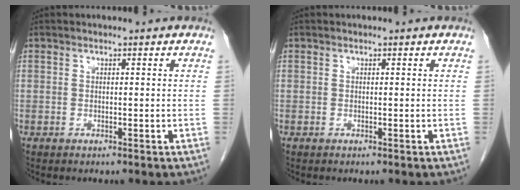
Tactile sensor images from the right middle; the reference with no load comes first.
{"total": 0.0}